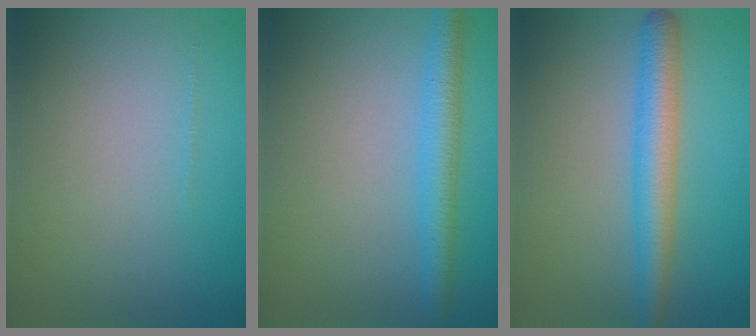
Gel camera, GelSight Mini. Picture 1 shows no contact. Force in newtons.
{"total": 3.4, "press": 3.4, "slide": 0.2}
{"total": 4.3, "press": 4.3, "slide": 0.1}